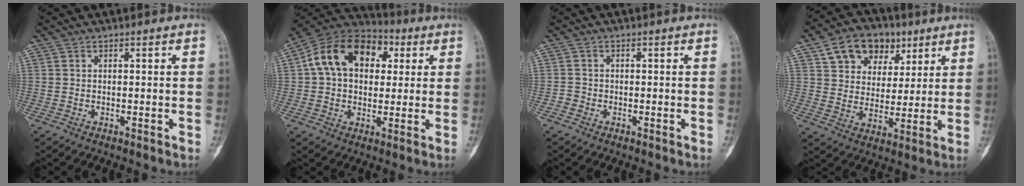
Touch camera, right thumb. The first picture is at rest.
{"total": 16.9, "force": [4.0, 11.9, 11.4], "torque": [-0.166, 0.022, 0.056]}
{"total": 0.9, "force": [-0.5, 0.8, -0.1], "torque": [0.005, 0.004, -0.014]}
{"total": 13.5, "force": [6.9, 9.6, 6.6], "torque": [-0.066, -0.014, 0.116]}